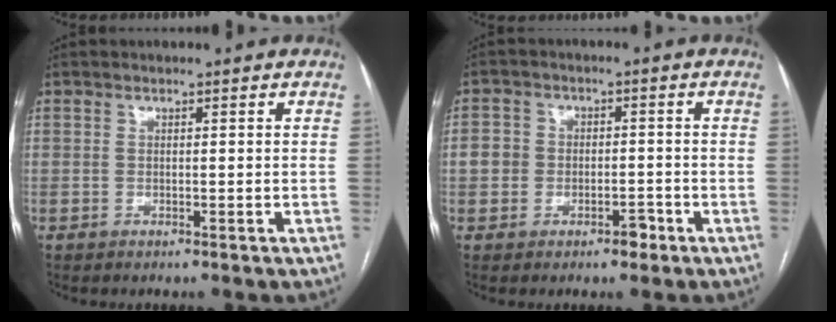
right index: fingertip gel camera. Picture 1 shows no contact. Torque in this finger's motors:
{"motor_torque": [-0.17, 0.12, 0.00, 0.00]}